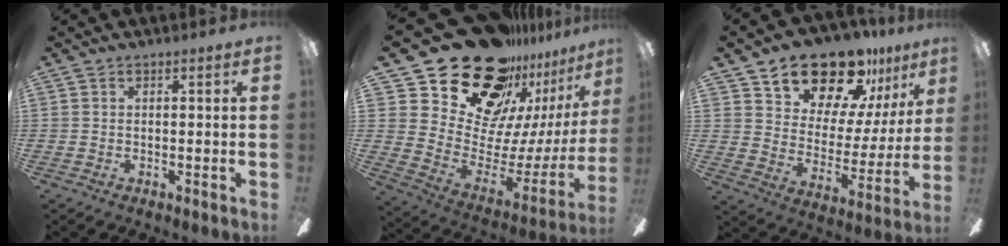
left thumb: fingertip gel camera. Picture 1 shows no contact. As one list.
[{"total": 28.5, "force": [20.8, 14.1, 13.4], "torque": [-0.215, -0.170, 0.409]}, {"total": 18.4, "force": [15.6, 7.7, 5.8], "torque": [-0.103, -0.124, 0.279]}]